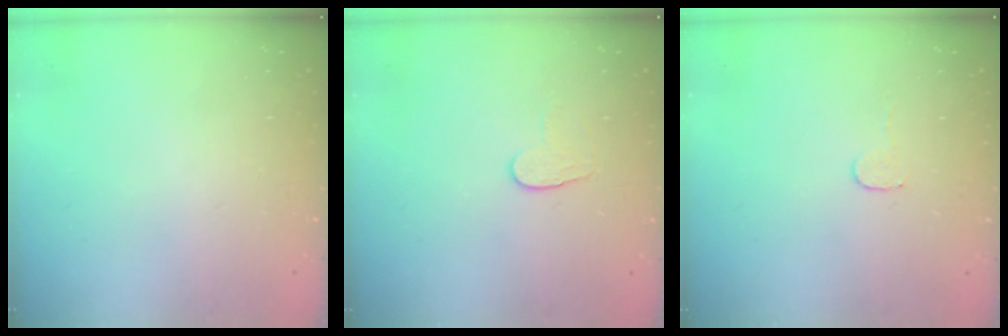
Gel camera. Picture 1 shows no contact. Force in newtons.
{"total": 6.2, "press": 6.1, "slide": 0.5}
{"total": 3.2, "press": 3.1, "slide": 0.3}